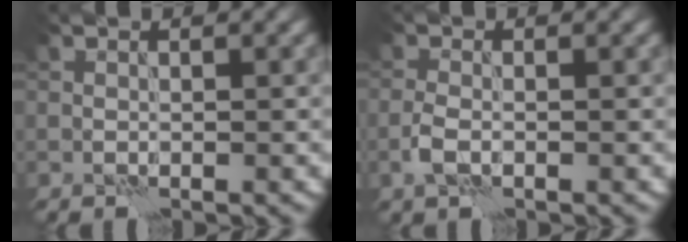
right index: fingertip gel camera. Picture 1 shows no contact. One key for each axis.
{"total": 1.8, "fx": -0.8, "fy": 0.9, "fz": 1.3, "tx": -0.031, "ty": 0.000, "tz": -0.020}